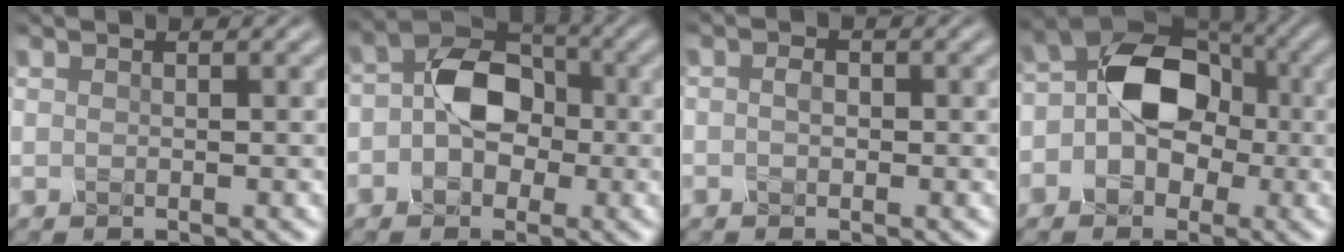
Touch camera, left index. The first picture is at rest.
{"total": 5.6, "force": [-0.6, 4.0, 3.9], "torque": [-0.060, 0.011, -0.018]}
{"total": 1.2, "force": [-0.2, 0.7, 0.9], "torque": [-0.017, 0.002, -0.006]}
{"total": 7.7, "force": [-0.7, 5.6, 5.3], "torque": [-0.057, 0.010, -0.029]}